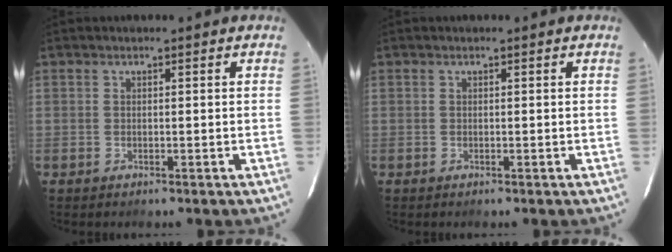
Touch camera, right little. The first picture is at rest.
{"total": 0.0}